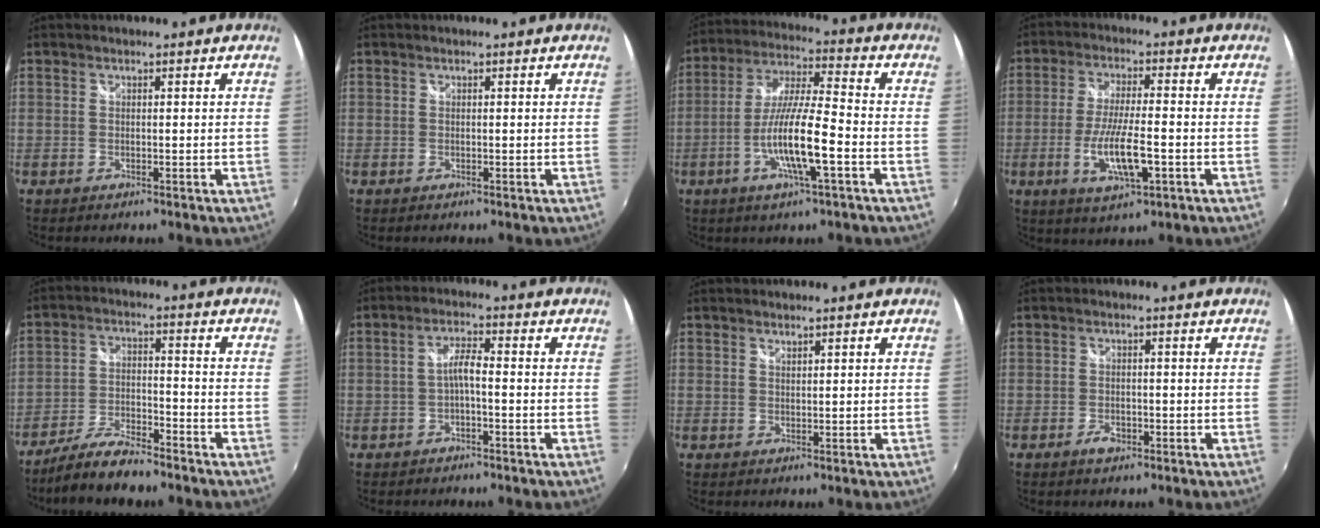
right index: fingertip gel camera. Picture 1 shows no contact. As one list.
[{"total": 0.0}, {"total": 12.6, "force": [-4.4, 1.3, 11.7], "torque": [-0.232, -0.006, -0.085]}, {"total": 10.0, "force": [-3.1, 2.2, 9.2], "torque": [-0.181, -0.015, -0.056]}, {"total": 9.9, "force": [-8.4, 2.0, 4.9], "torque": [-0.114, -0.007, -0.152]}, {"total": 3.1, "force": [-1.1, 0.5, 2.9], "torque": [-0.058, 0.008, -0.021]}, {"total": 0.8, "force": [0.8, 0.2, 0.2], "torque": [-0.003, 0.001, 0.014]}, {"total": 2.4, "force": [-1.3, 1.3, 1.4], "torque": [-0.028, -0.002, -0.024]}]